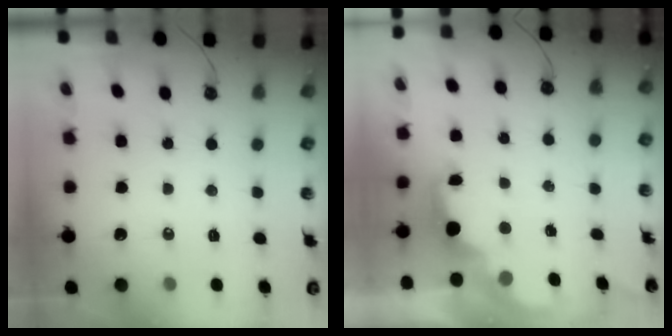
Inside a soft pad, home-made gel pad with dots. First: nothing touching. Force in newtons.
{"total": 2.6, "press": 2.5, "slide": 0.8}